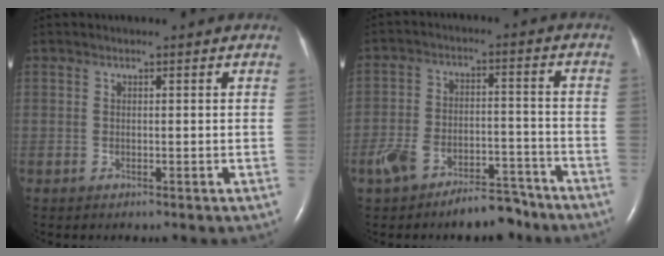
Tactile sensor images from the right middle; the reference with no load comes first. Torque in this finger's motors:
{"motor_torque": [0.70, -0.71, 0.11, 0.08]}